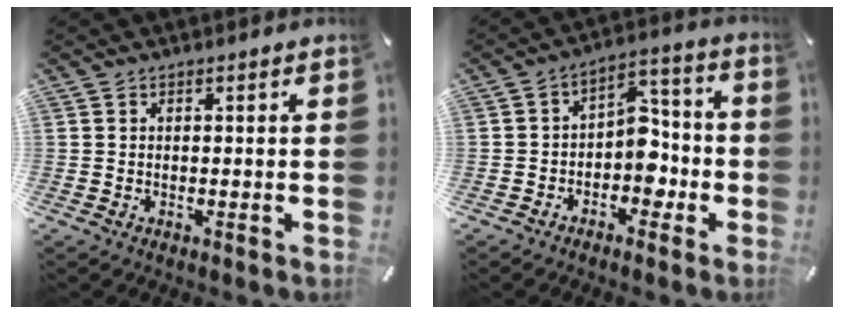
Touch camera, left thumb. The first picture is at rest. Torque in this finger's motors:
{"motor_torque": [-0.28, 0.77, 0.18, -0.17, 0.18]}